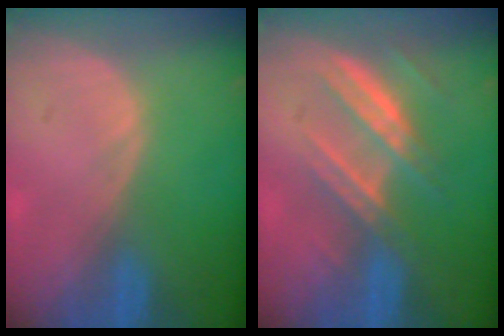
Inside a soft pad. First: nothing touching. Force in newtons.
{"total": 7.7, "press": 6.9, "slide": 3.5}